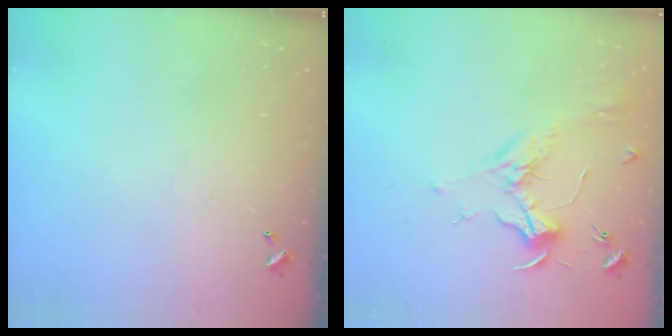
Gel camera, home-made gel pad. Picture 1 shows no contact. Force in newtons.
{"total": 1.9, "press": 1.7, "slide": 0.7}